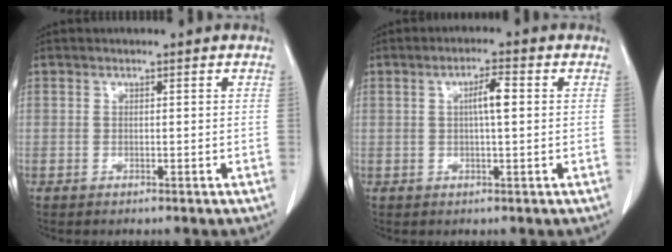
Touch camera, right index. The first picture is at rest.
{"total": 3.7, "force": [0.5, 0.4, 3.6], "torque": [-0.063, 0.006, 0.007]}